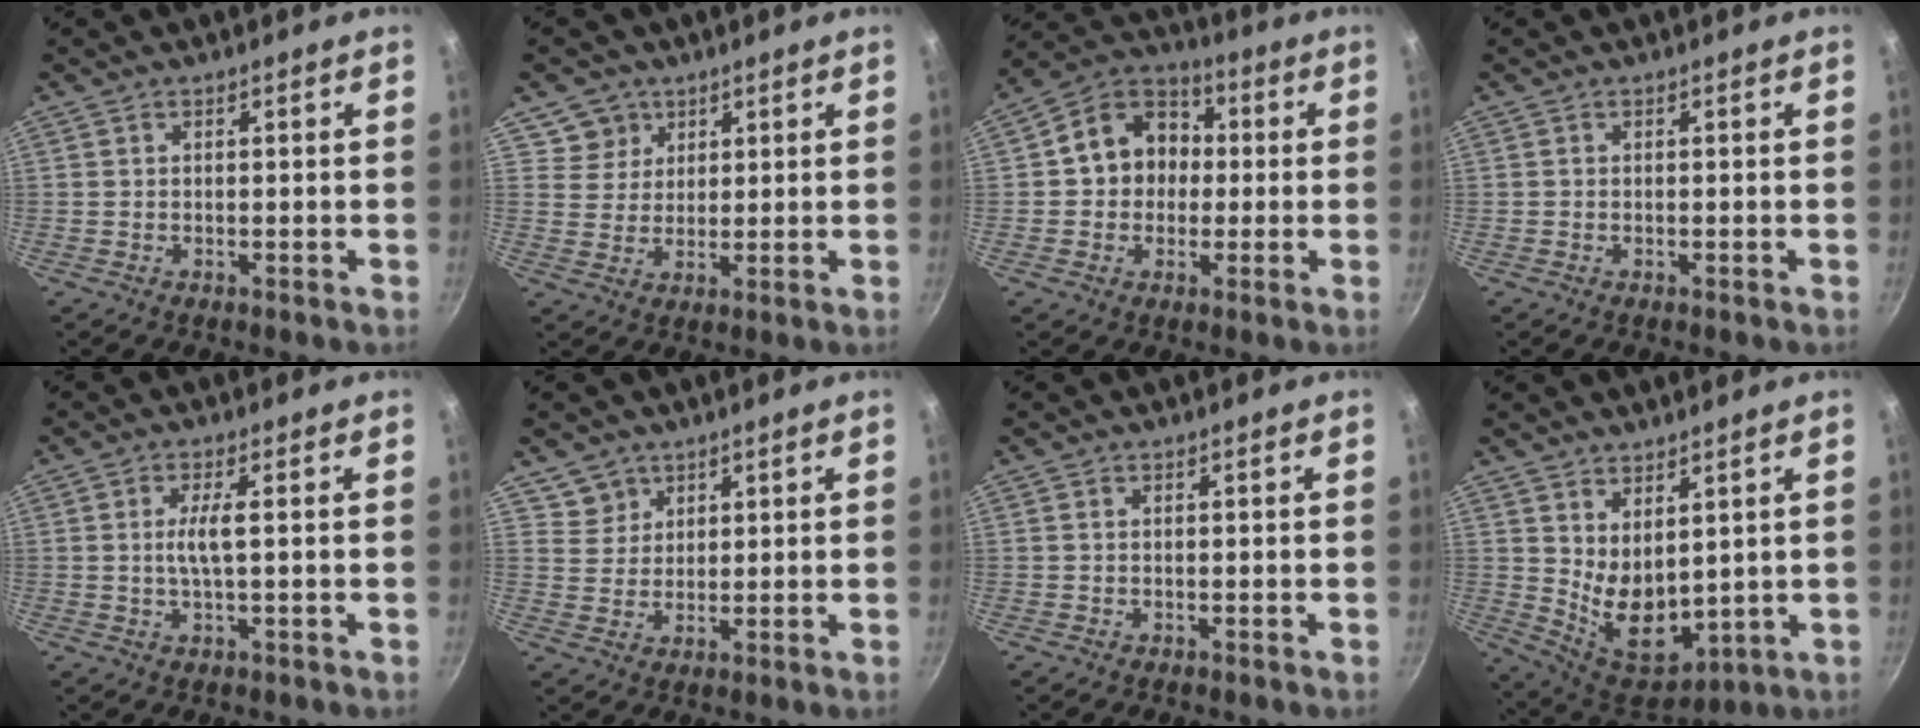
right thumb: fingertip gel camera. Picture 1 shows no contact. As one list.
[{"total": 5.4, "force": [2.9, 4.5, 0.4], "torque": [0.026, -0.004, 0.052]}, {"total": 12.1, "force": [0.5, 10.2, 6.4], "torque": [-0.060, 0.030, -0.011]}, {"total": 0.0}, {"total": 3.8, "force": [0.2, 0.5, 3.8], "torque": [-0.085, 0.003, 0.005]}, {"total": 4.4, "force": [2.8, 3.4, 0.1], "torque": [0.022, -0.002, 0.054]}, {"total": 0.0}, {"total": 10.9, "force": [3.2, 6.3, 8.2], "torque": [-0.113, -0.054, 0.084]}]